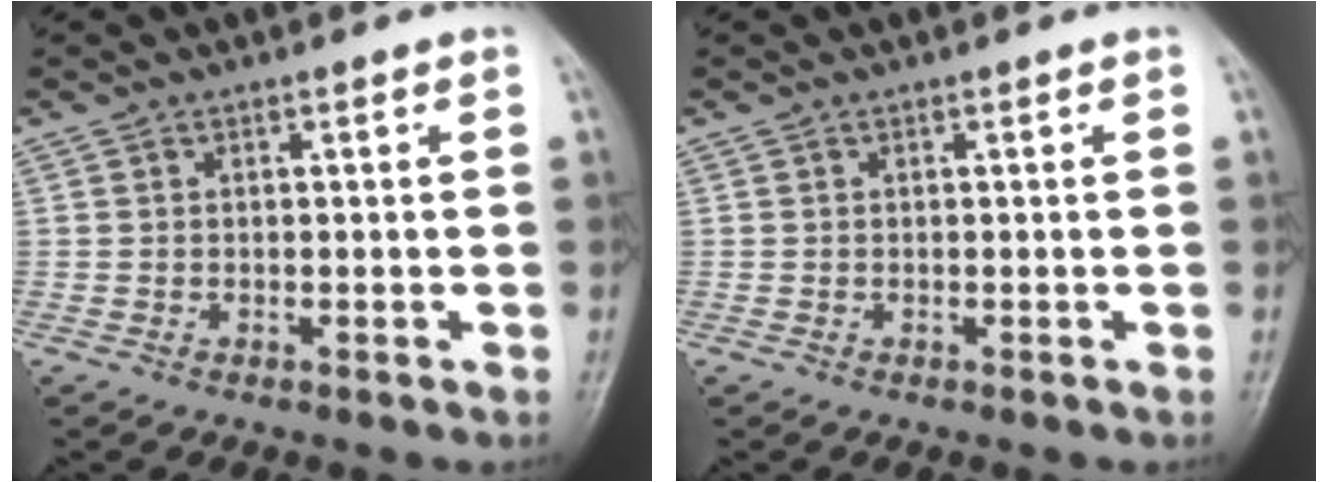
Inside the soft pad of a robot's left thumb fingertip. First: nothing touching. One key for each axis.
{"total": 0.0}